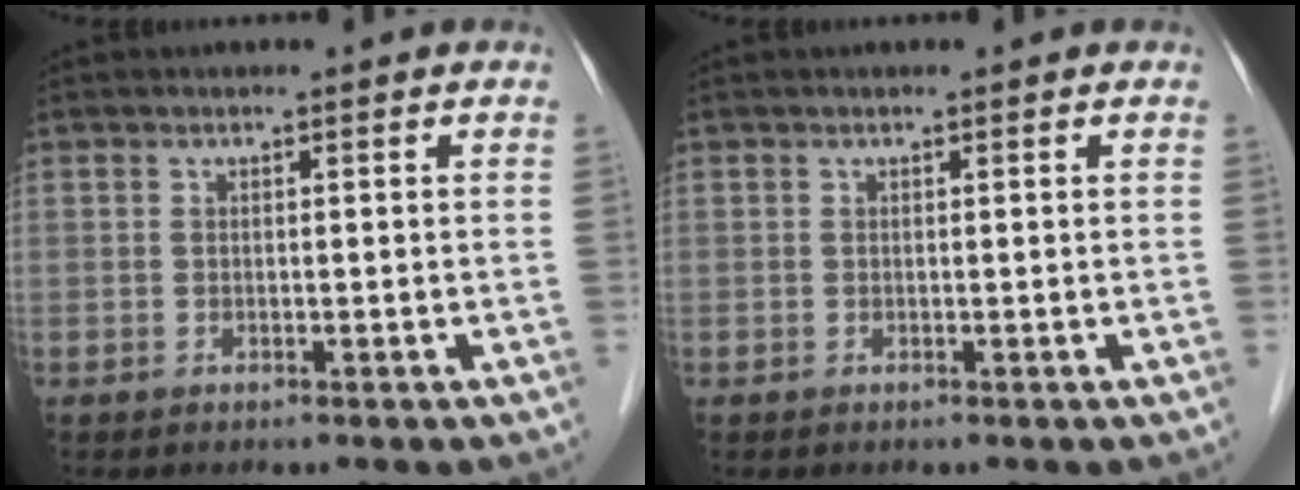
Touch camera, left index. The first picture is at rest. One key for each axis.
{"total": 0.0}